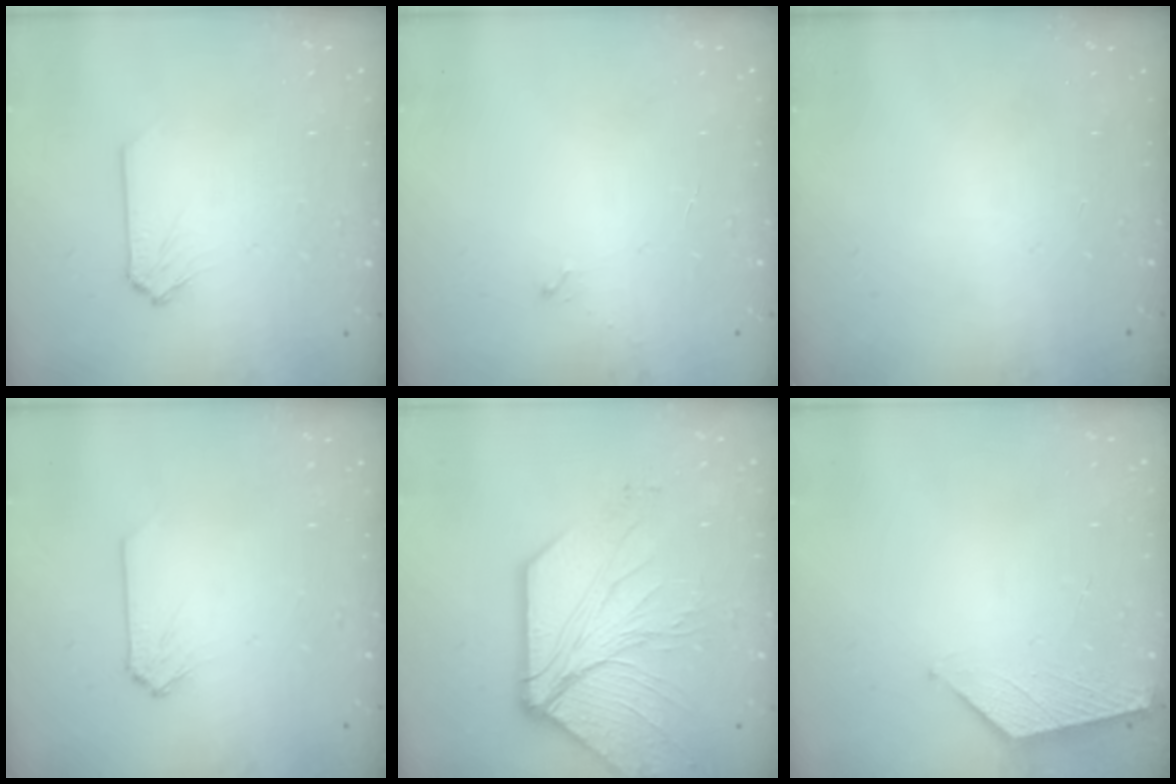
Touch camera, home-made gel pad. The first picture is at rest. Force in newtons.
{"total": 1.6, "press": 1.6, "slide": 0.4}
{"total": 0.0}
{"total": 0.0}
{"total": 14.5, "press": 14.5, "slide": 0.7}
{"total": 1.3, "press": 1.3, "slide": 0.2}